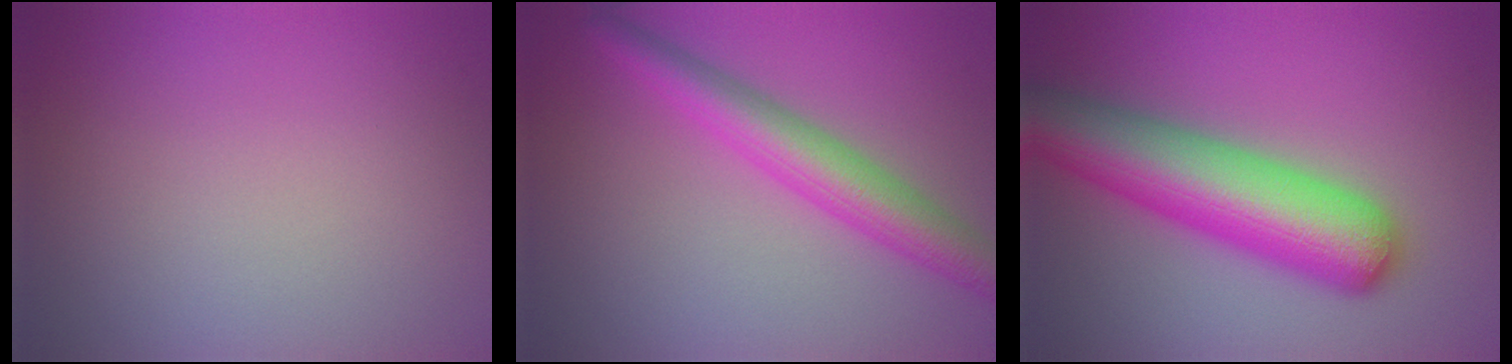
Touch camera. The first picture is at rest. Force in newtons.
{"total": 5.1, "press": 5.1, "slide": 0.2}
{"total": 9.6, "press": 9.6, "slide": 0.4}